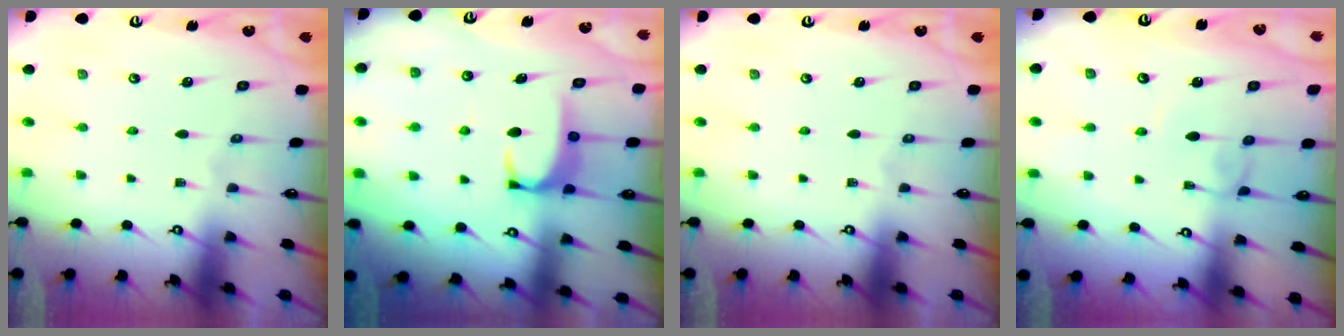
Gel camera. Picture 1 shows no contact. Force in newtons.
{"total": 2.8, "press": 2.8, "slide": 0.5}
{"total": 0.0}
{"total": 0.7, "press": 0.6, "slide": 0.4}